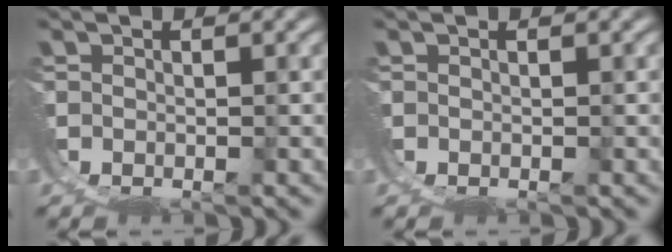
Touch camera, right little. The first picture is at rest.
{"total": 0.0}